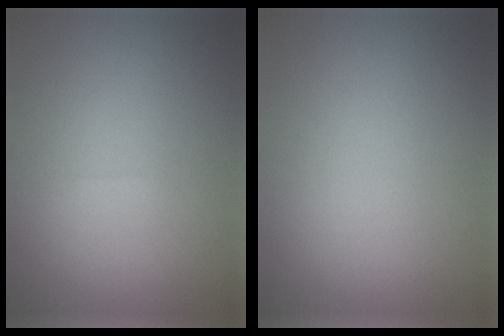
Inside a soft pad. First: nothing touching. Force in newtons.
{"total": 0.0}